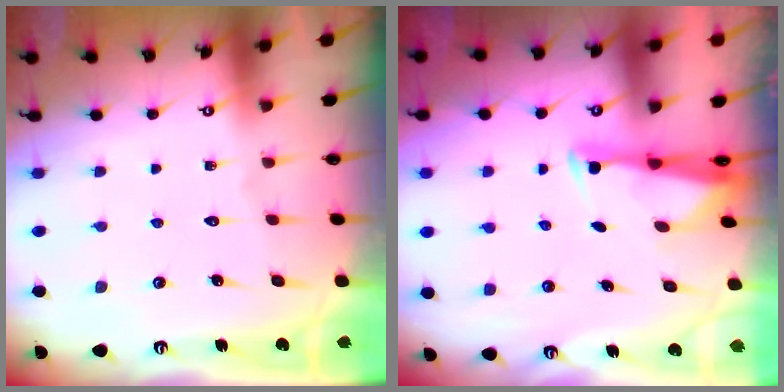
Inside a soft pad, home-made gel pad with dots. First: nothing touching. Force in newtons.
{"total": 2.9, "press": 2.8, "slide": 0.8}